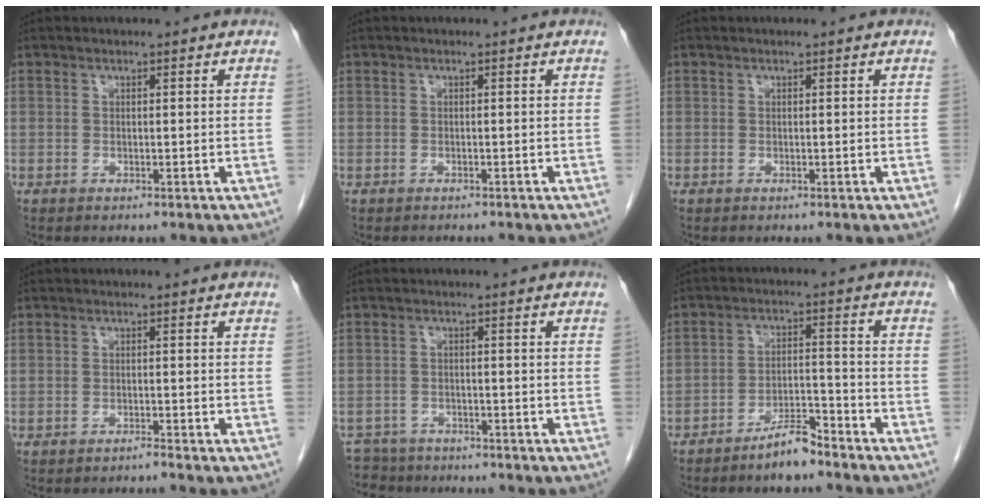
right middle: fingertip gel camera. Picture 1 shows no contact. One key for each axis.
{"total": 1.7, "fx": -1.5, "fy": 0.6, "fz": 0.4, "tx": -0.009, "ty": -0.003, "tz": -0.017}
{"total": 0.0}
{"total": 0.8, "fx": -0.7, "fy": -0.3, "fz": 0.1, "tx": 0.001, "ty": 0.000, "tz": -0.013}
{"total": 5.9, "fx": -5.4, "fy": 2.3, "fz": -0.2, "tx": 0.004, "ty": 0.000, "tz": -0.089}
{"total": 5.5, "fx": -4.7, "fy": 0.9, "fz": 2.6, "tx": -0.043, "ty": 0.000, "tz": -0.089}